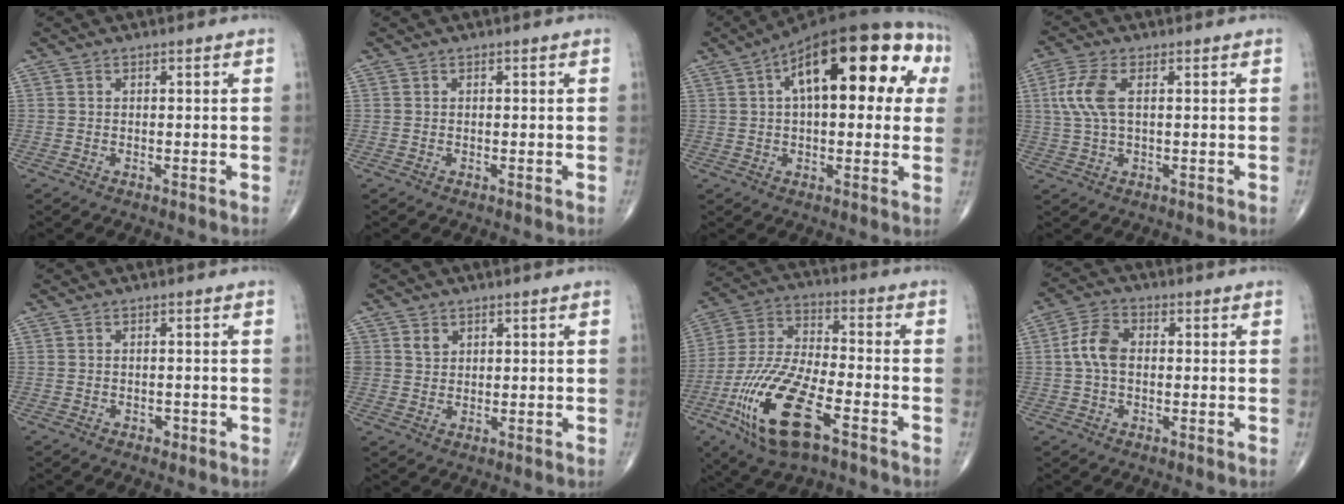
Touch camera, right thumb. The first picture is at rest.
{"total": 0.0}
{"total": 23.8, "force": [6.6, 10.3, 20.4], "torque": [-0.280, 0.045, 0.088]}
{"total": 6.8, "force": [1.4, 3.0, 6.0], "torque": [-0.153, 0.010, 0.028]}
{"total": 0.9, "force": [-0.6, 0.5, 0.4], "torque": [-0.004, 0.001, -0.010]}
{"total": 2.7, "force": [1.3, 2.2, 0.7], "torque": [0.002, -0.009, 0.024]}
{"total": 19.2, "force": [-8.7, 7.0, 15.6], "torque": [-0.330, 0.022, -0.157]}
{"total": 6.3, "force": [0.1, 4.1, 4.8], "torque": [-0.098, 0.018, -0.006]}